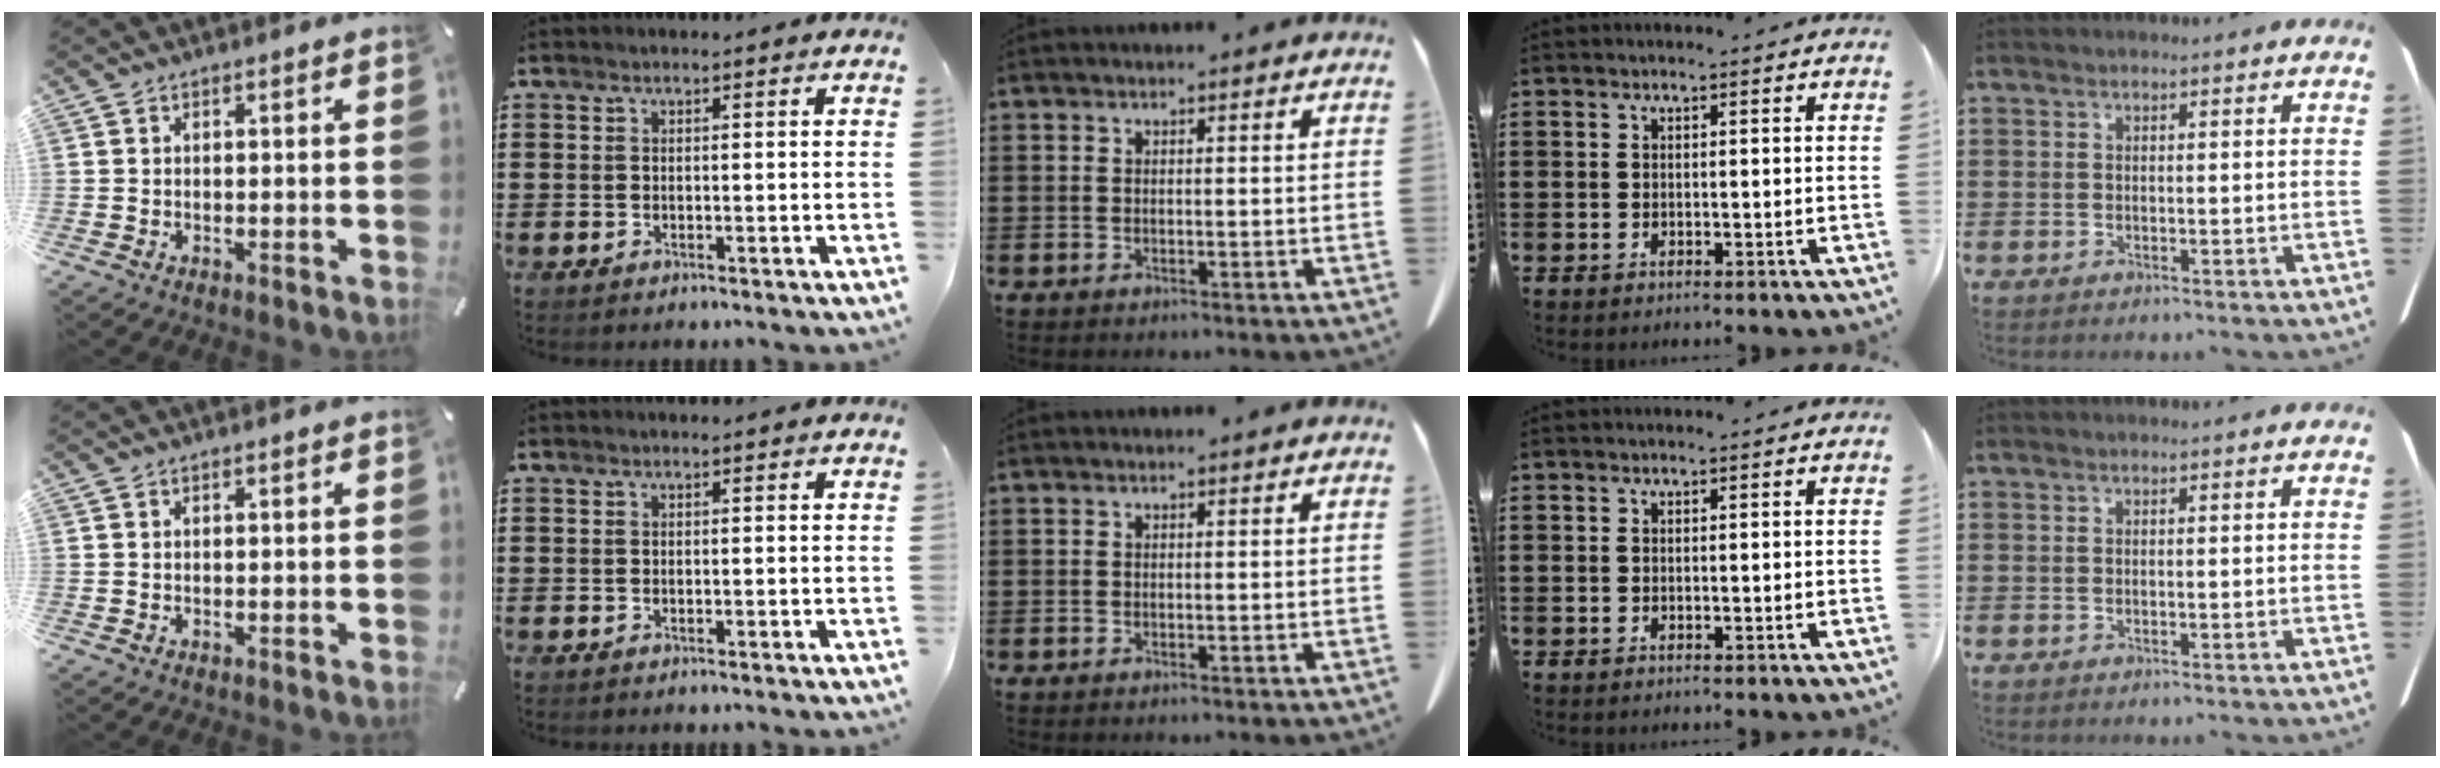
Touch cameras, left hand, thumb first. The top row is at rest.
{}